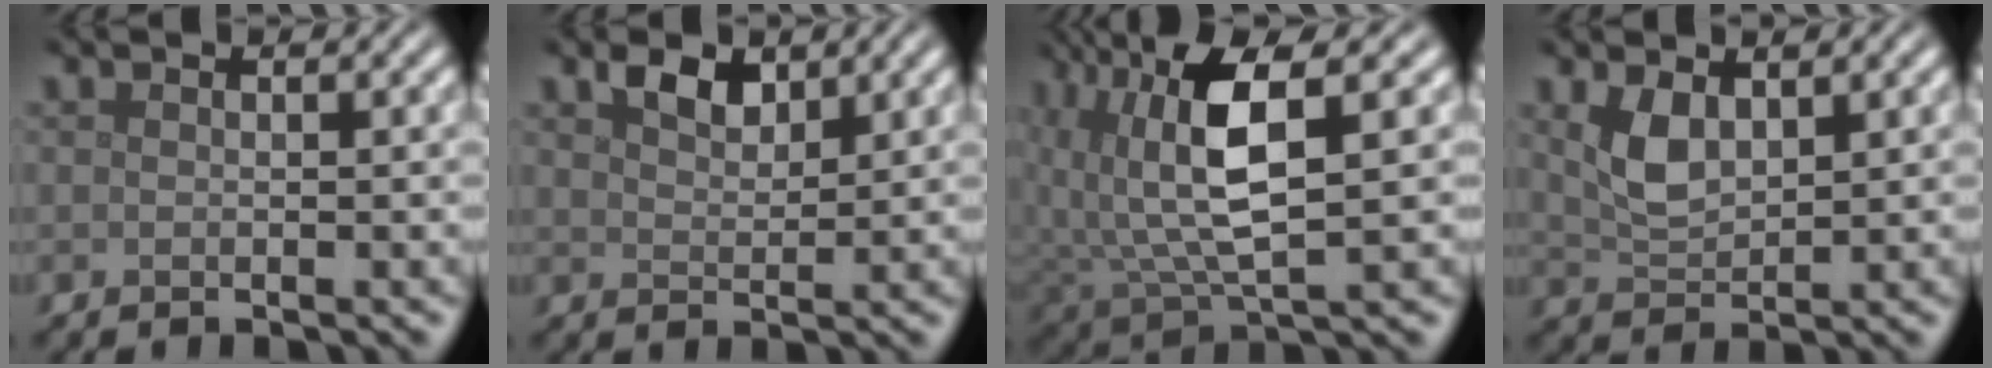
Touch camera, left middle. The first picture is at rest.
{"total": 2.4, "force": [1.7, 1.1, 1.1], "torque": [-0.027, 0.001, 0.033]}
{"total": 7.7, "force": [2.8, 2.7, 6.7], "torque": [-0.142, 0.001, 0.053]}
{"total": 2.8, "force": [1.3, 1.4, 2.0], "torque": [-0.048, -0.001, 0.032]}